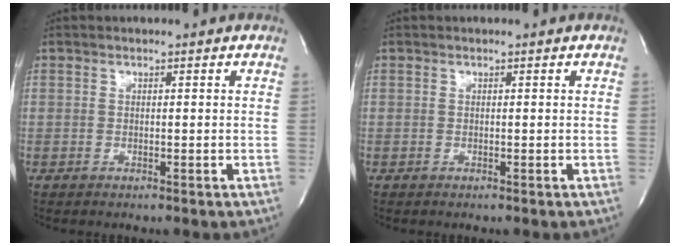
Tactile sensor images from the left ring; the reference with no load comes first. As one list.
[{"total": 0.0}]